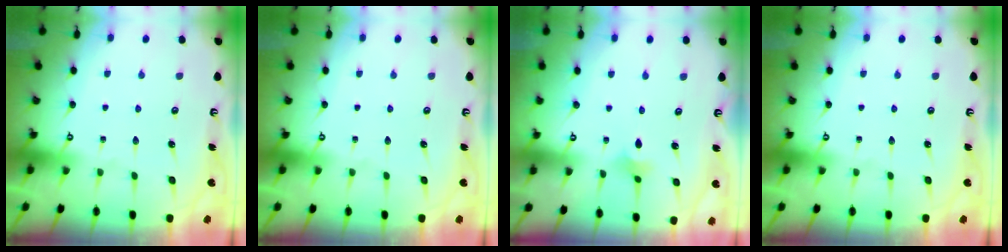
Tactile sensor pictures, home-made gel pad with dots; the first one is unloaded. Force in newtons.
{"total": 0.0}
{"total": 2.6, "press": 2.5, "slide": 0.5}
{"total": 0.0}